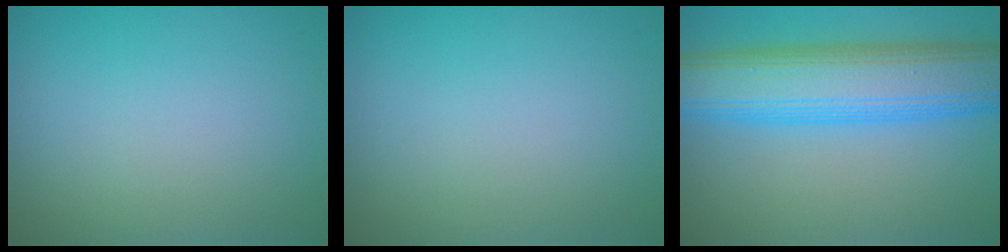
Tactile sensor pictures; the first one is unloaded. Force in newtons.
{"total": 0.0}
{"total": 10.0, "press": 10.0, "slide": 0.4}